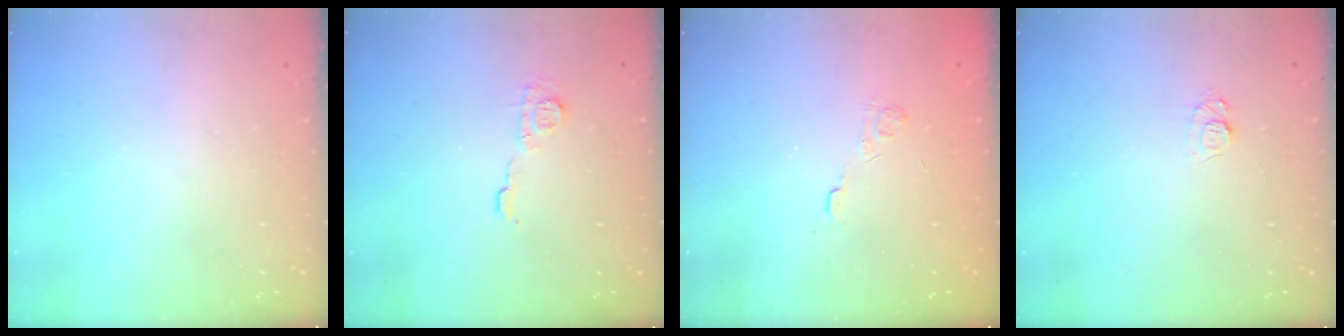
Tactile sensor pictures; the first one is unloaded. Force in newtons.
{"total": 6.4, "press": 6.4, "slide": 0.5}
{"total": 2.3, "press": 1.8, "slide": 1.4}
{"total": 5.8, "press": 5.8, "slide": 0.6}